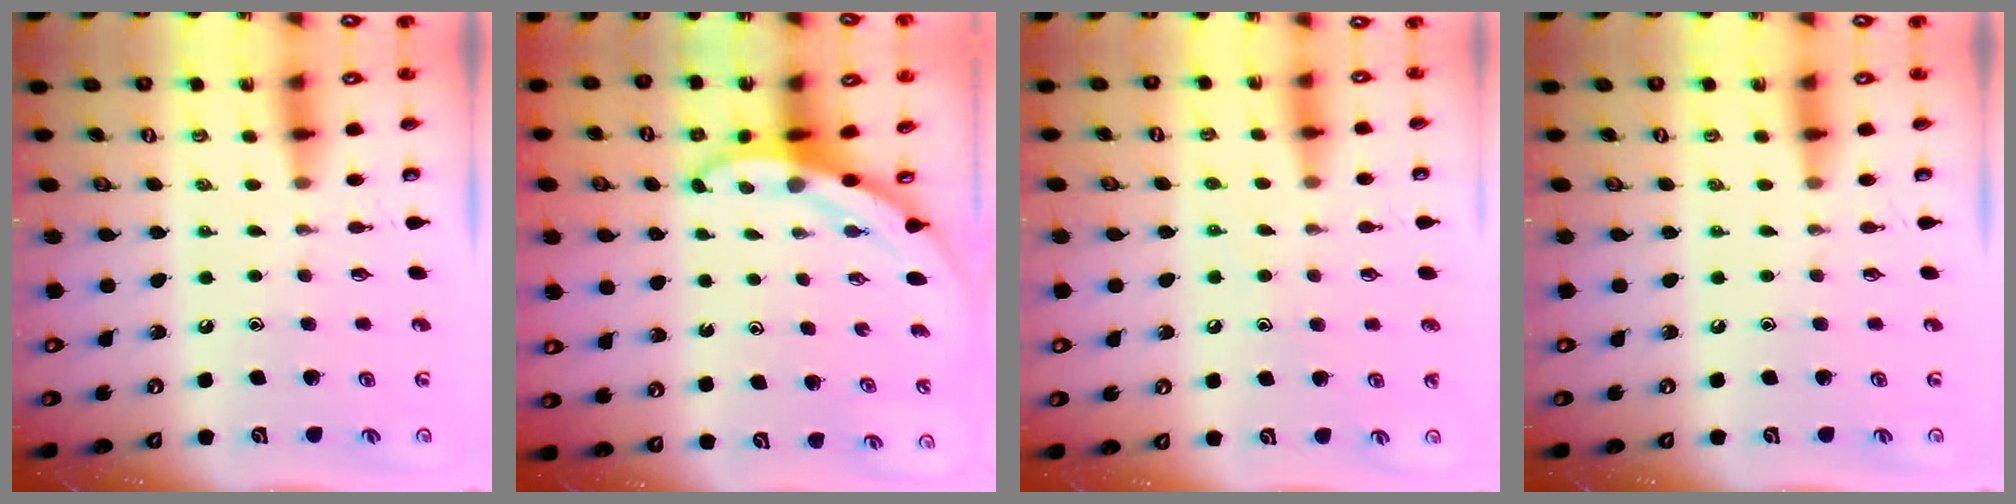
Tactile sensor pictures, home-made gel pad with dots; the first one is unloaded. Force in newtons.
{"total": 3.9, "press": 3.9, "slide": 0.5}
{"total": 6.9, "press": 6.9, "slide": 0.7}
{"total": 0.0}